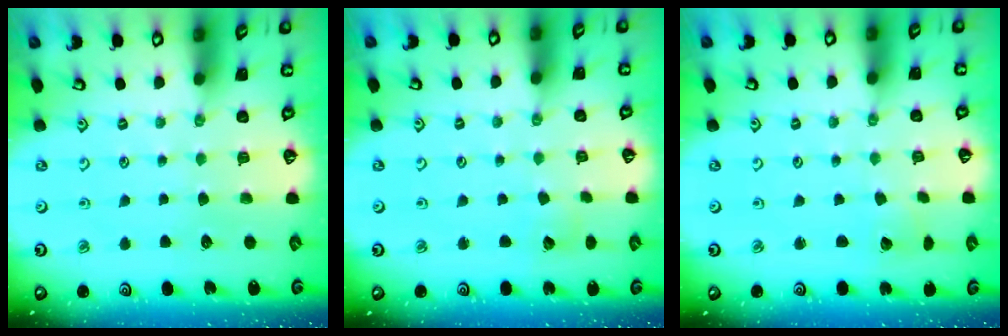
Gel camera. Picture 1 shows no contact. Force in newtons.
{"total": 3.0, "press": 3.0, "slide": 0.4}
{"total": 2.4, "press": 2.4, "slide": 0.2}